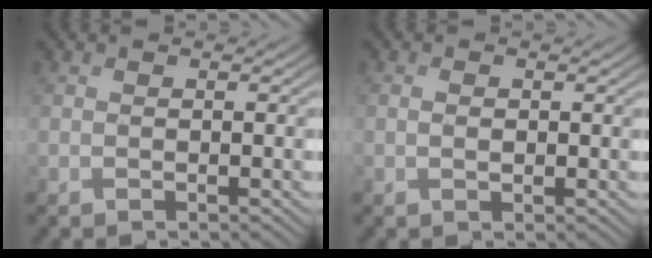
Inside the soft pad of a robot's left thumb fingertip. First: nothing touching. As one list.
[{"total": 1.0, "force": [0.1, 0.7, 0.8], "torque": [-0.017, 0.001, 0.001]}]